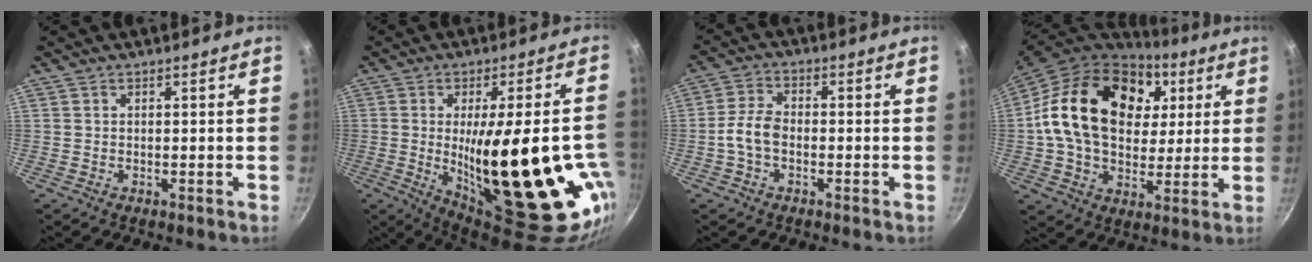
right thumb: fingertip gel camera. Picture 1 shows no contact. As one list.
[{"total": 30.3, "force": [-5.3, 10.3, 28.0], "torque": [-0.379, -0.014, -0.046]}, {"total": 5.4, "force": [-1.4, 3.3, 4.0], "torque": [-0.079, 0.026, -0.036]}, {"total": 24.2, "force": [6.2, 17.2, 15.8], "torque": [-0.257, 0.002, 0.100]}]